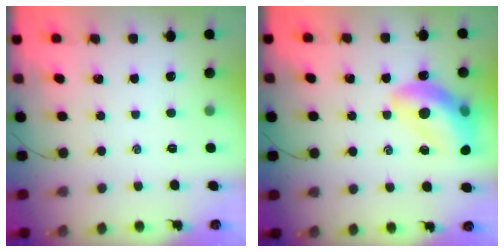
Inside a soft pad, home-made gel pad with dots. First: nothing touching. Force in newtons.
{"total": 18.0, "press": 17.5, "slide": 4.3}